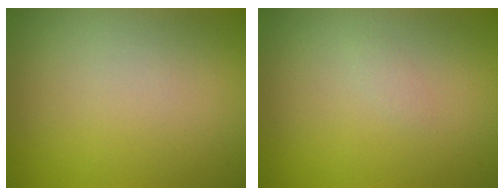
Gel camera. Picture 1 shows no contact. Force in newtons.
{"total": 0.5, "press": 0.5, "slide": 0.0}